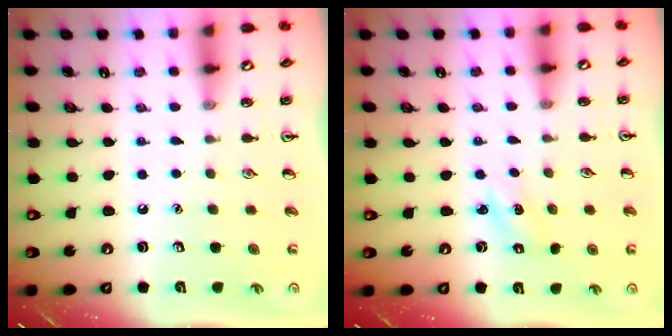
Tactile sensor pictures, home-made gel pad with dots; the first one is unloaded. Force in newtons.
{"total": 1.4, "press": 1.3, "slide": 0.5}